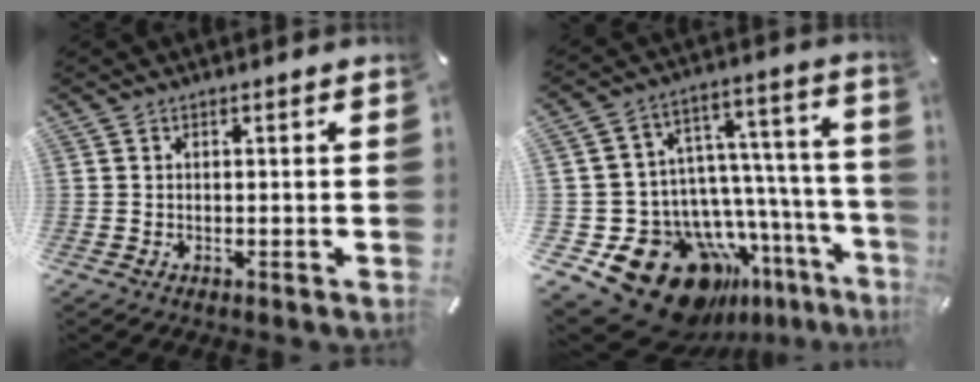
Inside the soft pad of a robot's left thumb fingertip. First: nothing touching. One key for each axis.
{"total": 23.3, "fx": -14.8, "fy": 13.0, "fz": 12.4, "tx": -0.180, "ty": 0.026, "tz": -0.208}